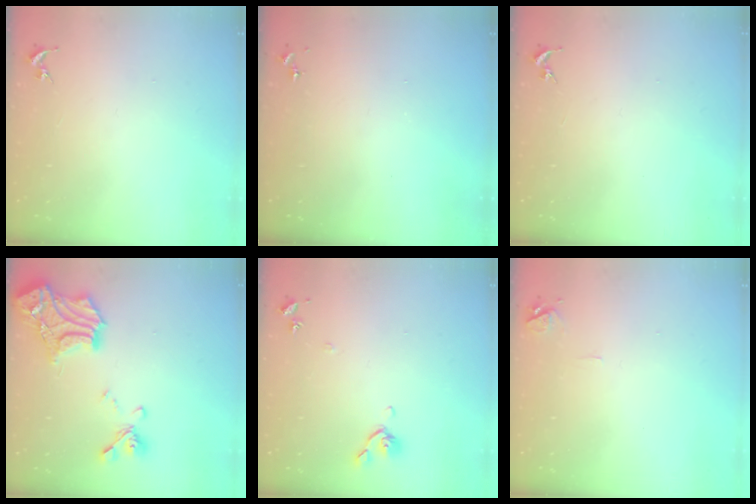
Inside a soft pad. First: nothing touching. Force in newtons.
{"total": 0.0}
{"total": 0.0}
{"total": 22.9, "press": 22.8, "slide": 2.3}
{"total": 6.7, "press": 6.6, "slide": 1.0}
{"total": 6.3, "press": 6.3, "slide": 0.7}